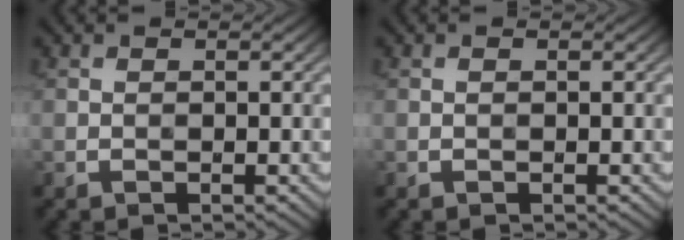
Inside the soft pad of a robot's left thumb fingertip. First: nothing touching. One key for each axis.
{"total": 0.0}